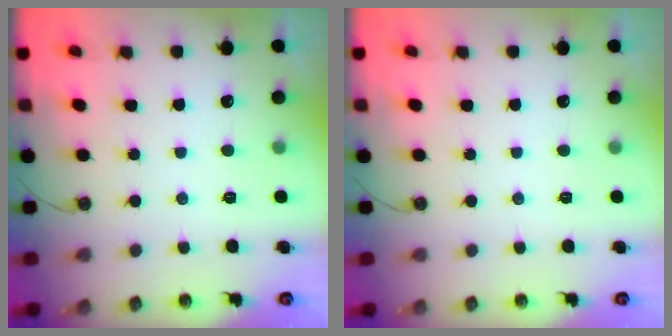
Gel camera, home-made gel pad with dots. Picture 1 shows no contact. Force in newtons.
{"total": 0.0}